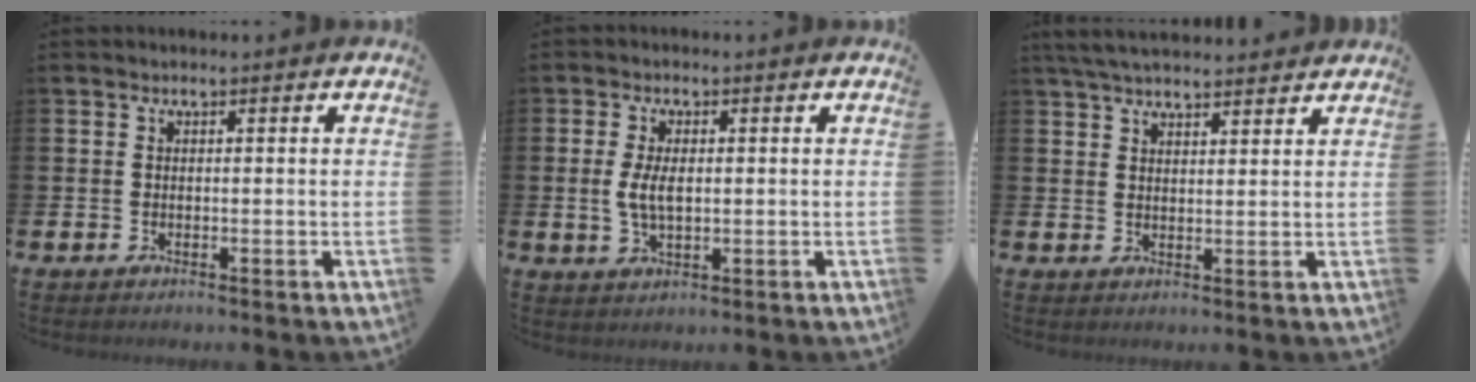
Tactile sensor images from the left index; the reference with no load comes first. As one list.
[{"total": 4.0, "force": [0.3, 1.9, 3.4], "torque": [-0.061, -0.001, -0.002]}, {"total": 4.5, "force": [4.3, 0.6, 1.2], "torque": [-0.037, -0.010, 0.081]}]